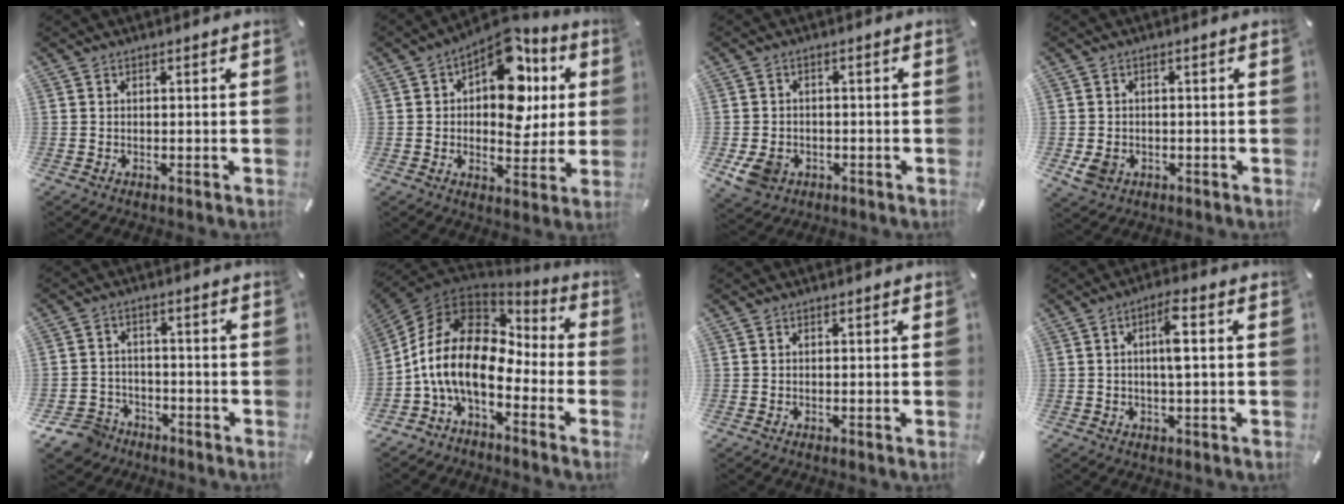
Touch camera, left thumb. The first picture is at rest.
{"total": 15.5, "force": [5.8, 10.0, 10.4], "torque": [-0.141, -0.042, 0.105]}
{"total": 6.1, "force": [-2.4, 4.9, 2.9], "torque": [-0.062, 0.005, -0.044]}
{"total": 3.9, "force": [-1.1, 3.2, 1.9], "torque": [-0.045, 0.001, -0.021]}
{"total": 6.9, "force": [-4.8, 4.8, 1.1], "torque": [-0.029, 0.034, -0.095]}
{"total": 15.9, "force": [-3.6, 9.8, 12.0], "torque": [-0.267, 0.009, -0.070]}
{"total": 0.0}
{"total": 6.3, "force": [0.6, 1.5, 6.1], "torque": [-0.108, 0.007, 0.005]}